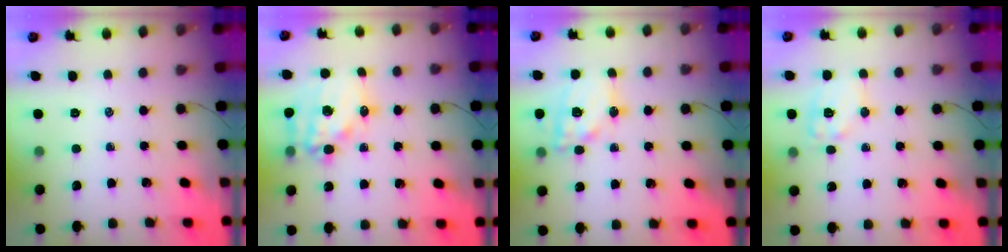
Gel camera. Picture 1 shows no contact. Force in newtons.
{"total": 15.7, "press": 15.3, "slide": 3.6}
{"total": 15.5, "press": 15.2, "slide": 3.0}
{"total": 10.9, "press": 10.8, "slide": 1.1}